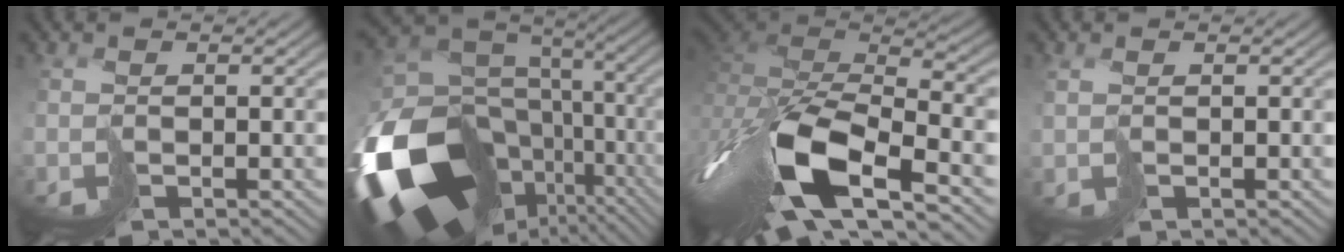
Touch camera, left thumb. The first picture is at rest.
{"total": 22.2, "force": [-8.4, 16.2, 12.6], "torque": [-0.325, -0.066, -0.090]}
{"total": 17.4, "force": [-6.2, 7.5, 14.4], "torque": [-0.340, -0.020, -0.098]}
{"total": 0.7, "force": [0.7, 0.0, 0.2], "torque": [-0.005, 0.001, 0.015]}